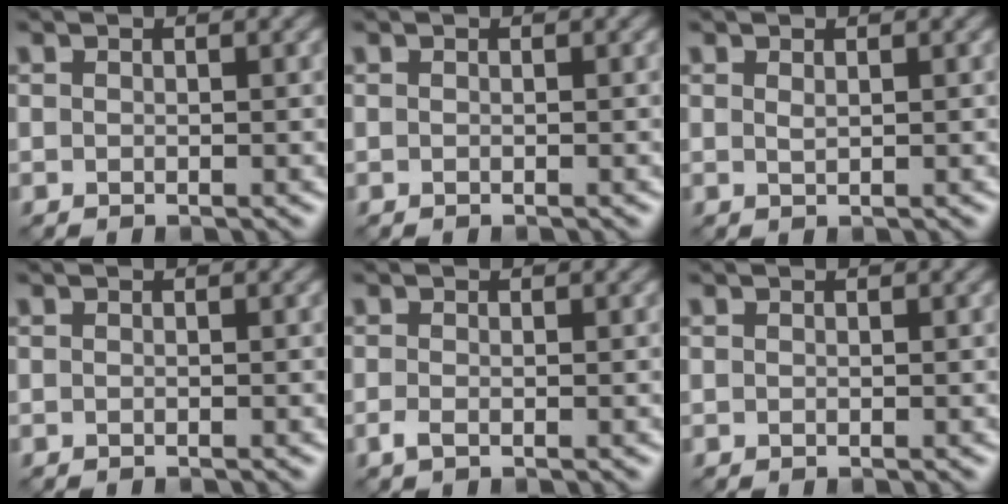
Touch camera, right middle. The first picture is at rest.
{"total": 0.0}
{"total": 0.5, "force": [0.4, 0.1, 0.4], "torque": [-0.009, -0.001, 0.007]}
{"total": 0.7, "force": [-0.6, 0.1, 0.2], "torque": [0.002, 0.000, -0.010]}
{"total": 1.0, "force": [-0.4, 0.4, 0.8], "torque": [-0.020, -0.004, -0.010]}
{"total": 0.0}